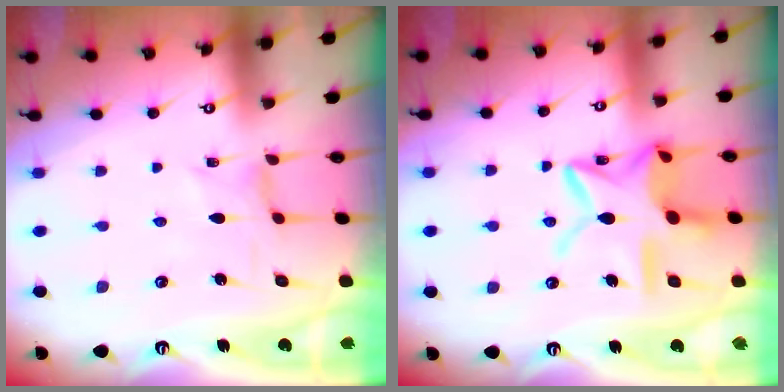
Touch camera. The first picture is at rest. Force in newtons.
{"total": 16.6, "press": 16.6, "slide": 1.2}